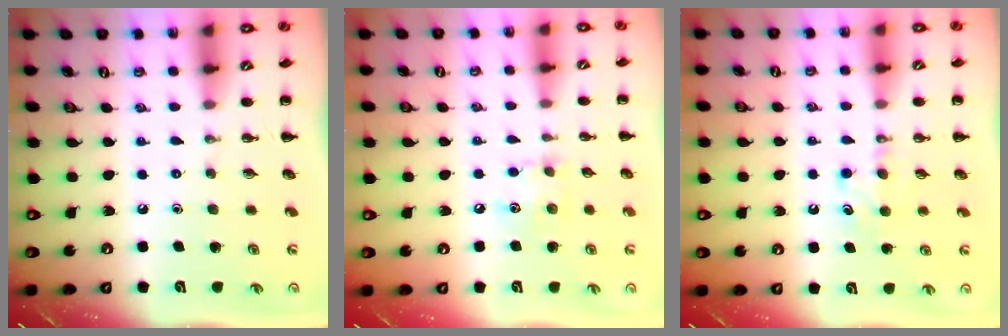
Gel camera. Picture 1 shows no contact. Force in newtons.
{"total": 6.0, "press": 5.8, "slide": 1.4}
{"total": 6.4, "press": 6.2, "slide": 1.6}